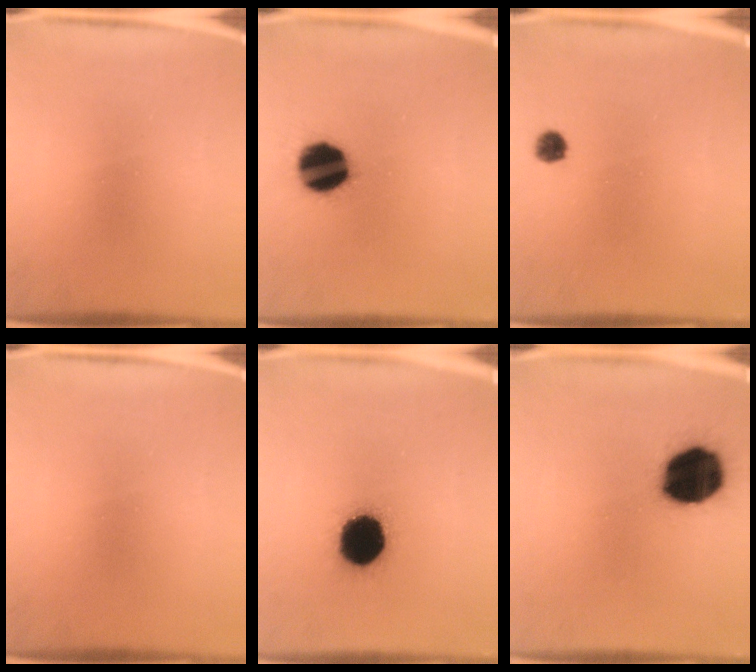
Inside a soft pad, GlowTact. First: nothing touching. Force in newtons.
{"total": 15.0}
{"total": 2.3}
{"total": 0.0}
{"total": 17.0}
{"total": 19.8}